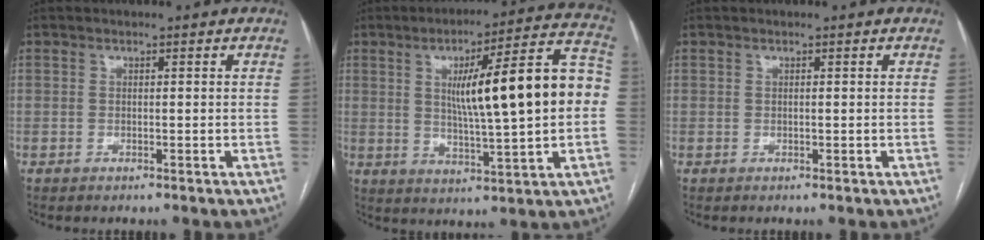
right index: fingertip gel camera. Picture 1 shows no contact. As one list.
[{"total": 18.0, "force": [1.7, 1.8, 17.9], "torque": [-0.259, 0.032, 0.025]}, {"total": 0.0}]